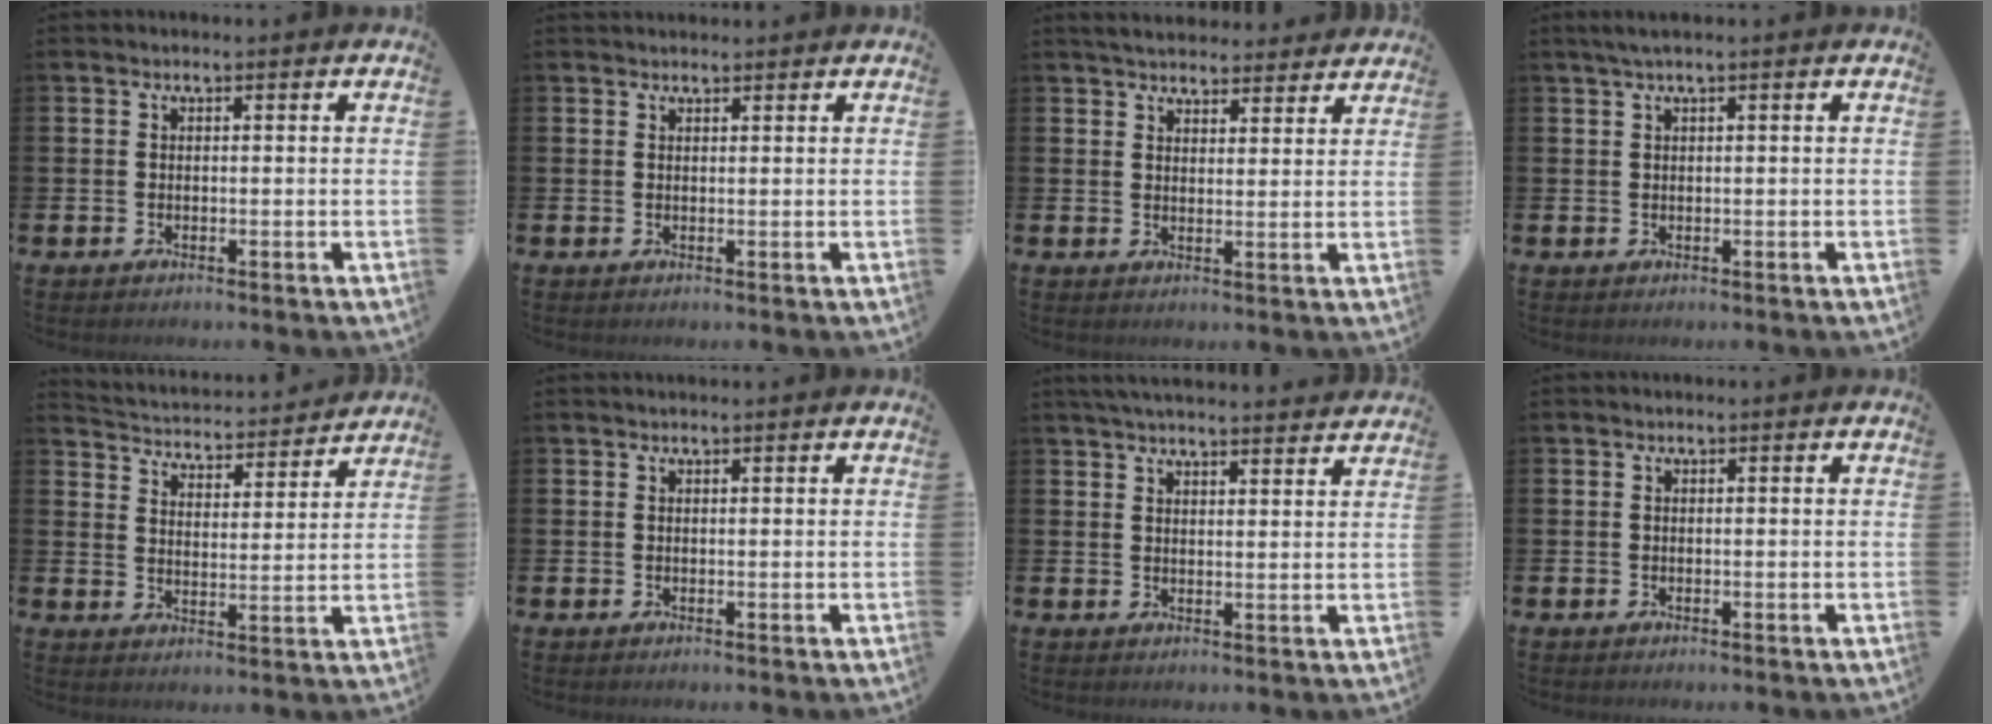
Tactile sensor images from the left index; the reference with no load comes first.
{"total": 1.1, "force": [1.0, 0.3, 0.0], "torque": [0.010, -0.001, 0.017]}
{"total": 4.1, "force": [4.0, 0.9, 0.3], "torque": [-0.013, -0.021, 0.072]}
{"total": 2.2, "force": [1.3, -0.2, 1.8], "torque": [-0.041, 0.004, 0.024]}
{"total": 4.0, "force": [4.0, 0.8, 0.0], "torque": [-0.025, -0.037, 0.064]}
{"total": 0.0}
{"total": 4.2, "force": [4.1, 0.0, 0.8], "torque": [-0.022, -0.020, 0.075]}
{"total": 0.0}